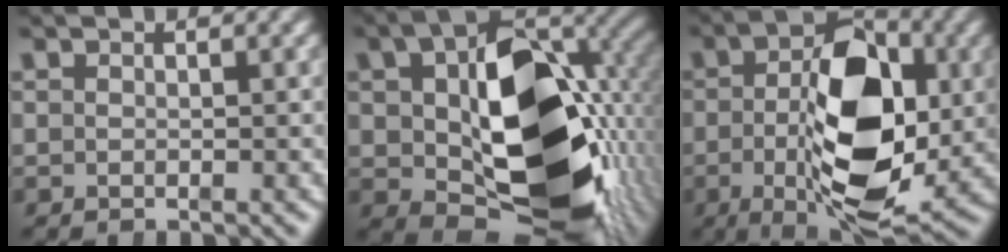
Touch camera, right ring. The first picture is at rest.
{"total": 19.1, "force": [-1.5, 11.5, 15.2], "torque": [-0.247, -0.049, 0.006]}
{"total": 13.2, "force": [-1.0, 6.4, 11.5], "torque": [-0.186, -0.024, -0.009]}